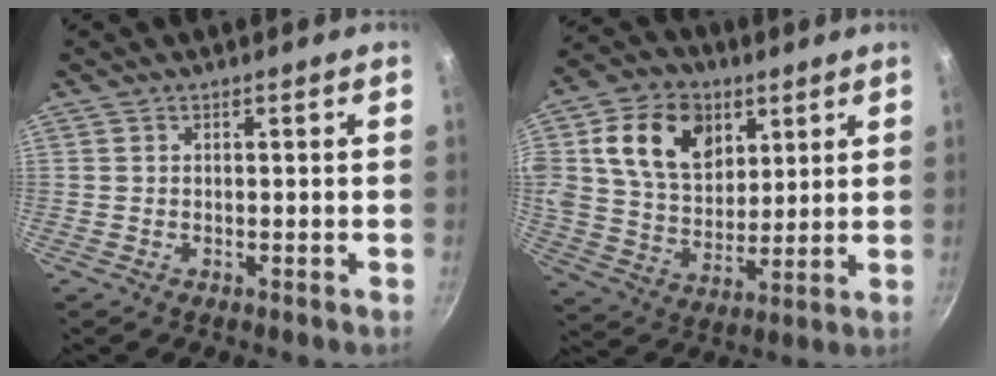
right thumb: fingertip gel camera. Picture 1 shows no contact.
{"total": 17.4, "force": [6.4, 12.6, 10.2], "torque": [-0.156, -0.014, 0.109]}